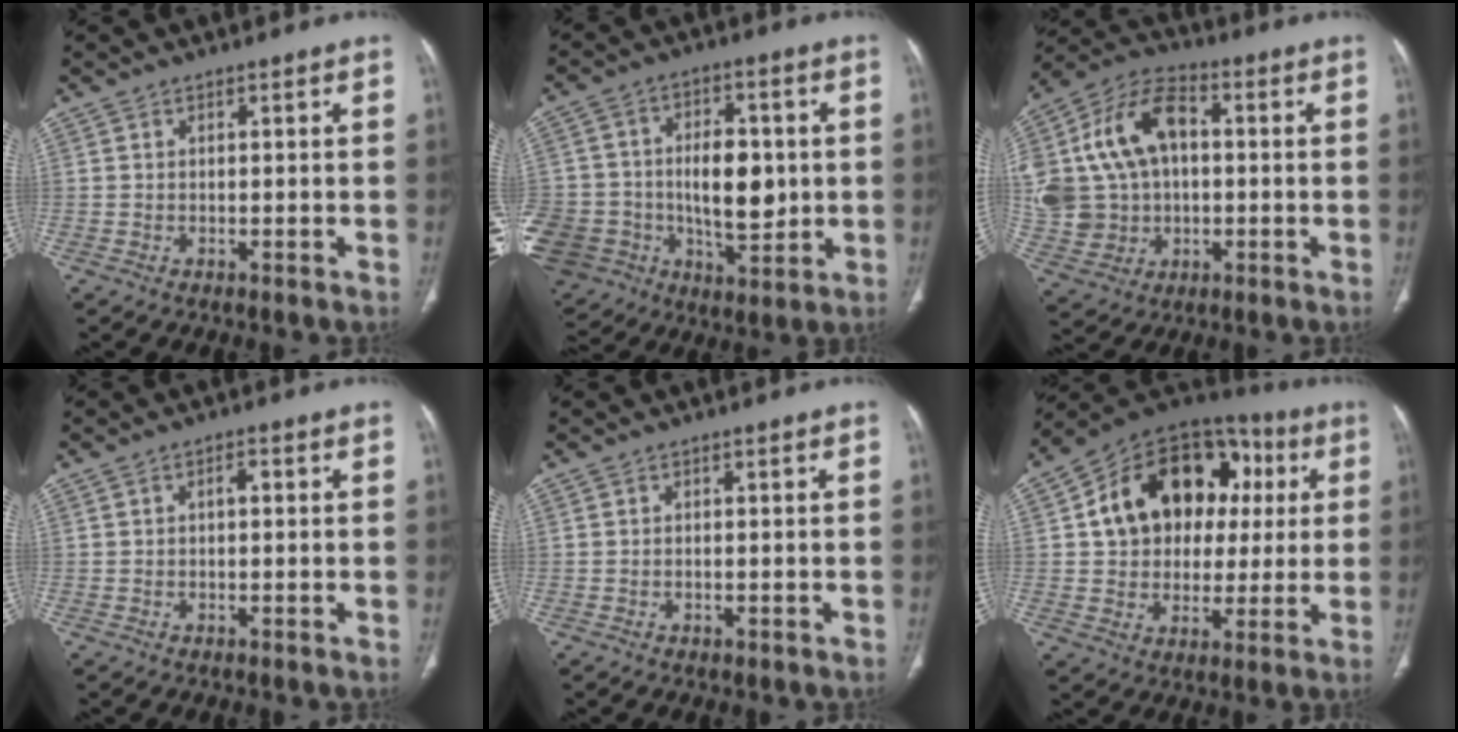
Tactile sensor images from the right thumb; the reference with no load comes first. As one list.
[{"total": 25.1, "force": [-1.7, 18.6, 16.8], "torque": [-0.319, 0.024, -0.001]}, {"total": 22.5, "force": [2.5, 16.6, 15.0], "torque": [-0.315, 0.037, 0.057]}, {"total": 1.6, "force": [0.1, 0.8, 1.3], "torque": [-0.021, 0.007, 0.000]}, {"total": 0.7, "force": [-0.2, 0.5, 0.4], "torque": [-0.007, 0.000, 0.000]}, {"total": 21.9, "force": [4.2, 16.3, 14.0], "torque": [-0.179, 0.035, 0.068]}]